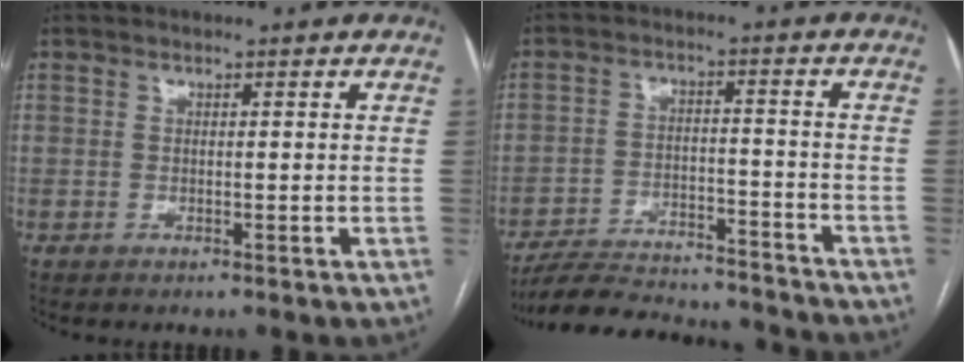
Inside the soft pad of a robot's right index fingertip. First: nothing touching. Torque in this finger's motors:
{"motor_torque": [-0.36, -0.87, -1.05, -0.21]}